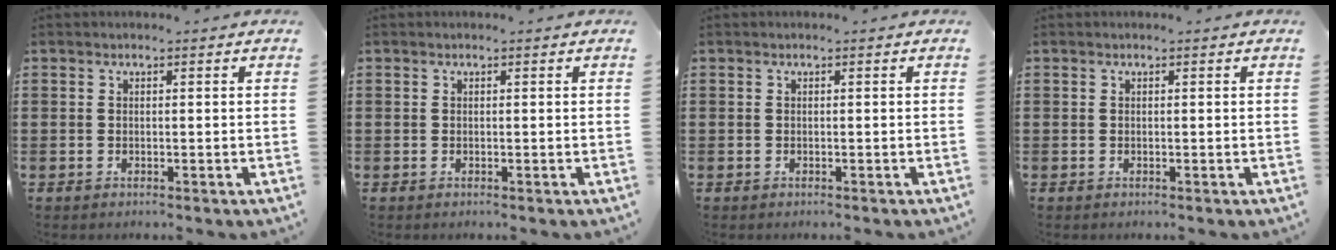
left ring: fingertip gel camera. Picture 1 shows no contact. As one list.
[{"total": 0.0}, {"total": 0.0}, {"total": 0.0}]